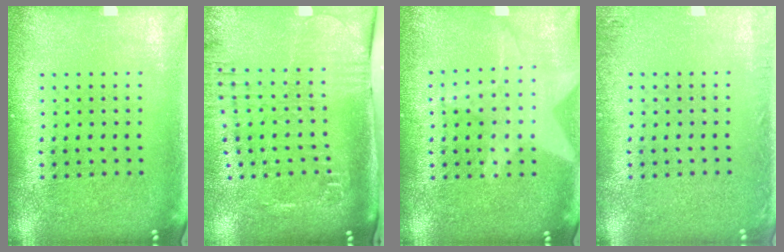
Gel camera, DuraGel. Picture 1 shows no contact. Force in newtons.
{"total": 2.5, "press": 2.1, "slide": 1.3}
{"total": 1.0, "press": 1.0, "slide": 0.1}
{"total": 1.4, "press": 1.4, "slide": 0.1}